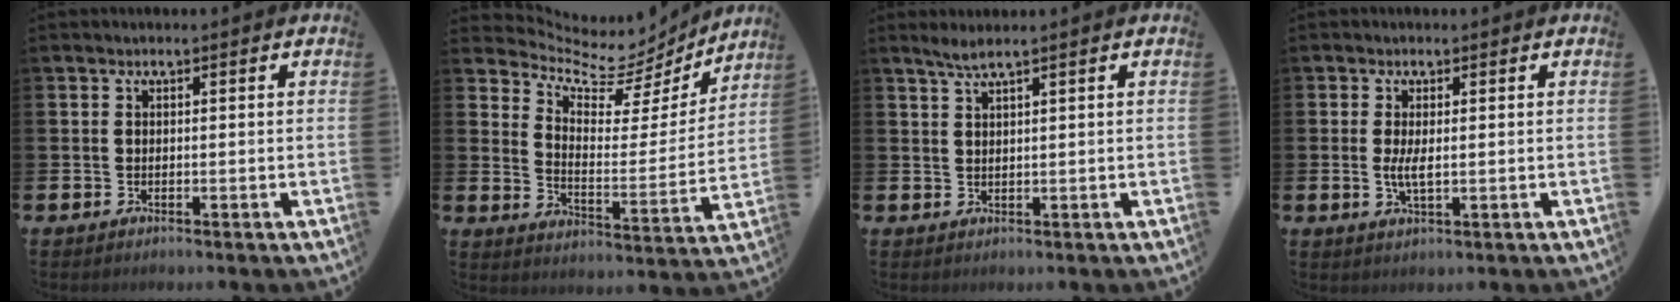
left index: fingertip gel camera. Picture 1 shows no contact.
{"total": 7.6, "force": [6.6, 3.1, 2.1], "torque": [-0.060, -0.059, 0.108]}
{"total": 2.3, "force": [1.7, 0.0, 1.5], "torque": [-0.031, 0.001, 0.031]}
{"total": 2.5, "force": [0.2, 0.8, 2.4], "torque": [-0.038, -0.003, 0.000]}